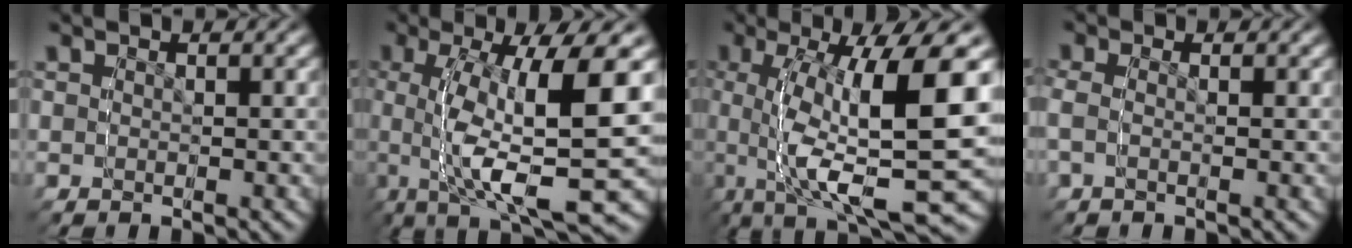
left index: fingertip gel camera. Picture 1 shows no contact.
{"total": 7.3, "force": [0.8, 0.8, 7.2], "torque": [-0.117, 0.051, 0.005]}
{"total": 9.5, "force": [0.8, 1.9, 9.3], "torque": [-0.138, 0.050, 0.008]}
{"total": 1.9, "force": [-1.2, -1.5, 0.2], "torque": [-0.005, 0.005, -0.021]}